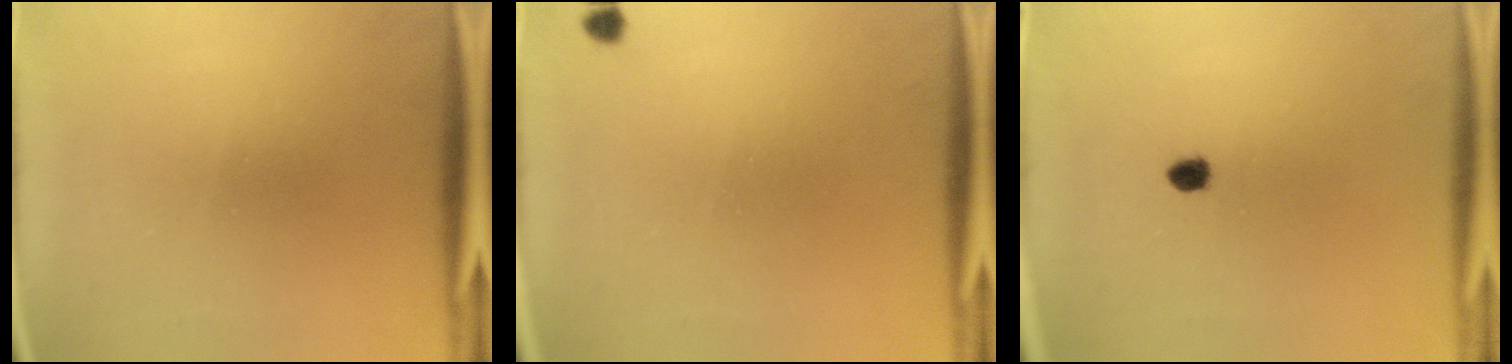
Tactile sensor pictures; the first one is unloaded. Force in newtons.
{"total": 1.0}
{"total": 1.7}